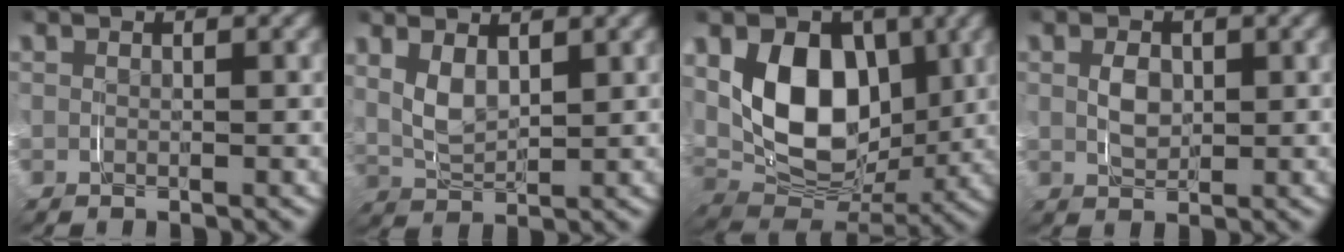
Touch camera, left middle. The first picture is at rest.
{"total": 4.2, "force": [1.3, 2.7, 2.9], "torque": [-0.079, -0.013, 0.028]}
{"total": 10.6, "force": [1.4, 7.4, 7.4], "torque": [-0.141, -0.013, 0.017]}
{"total": 2.0, "force": [0.2, 1.4, 1.4], "torque": [-0.031, -0.008, 0.010]}